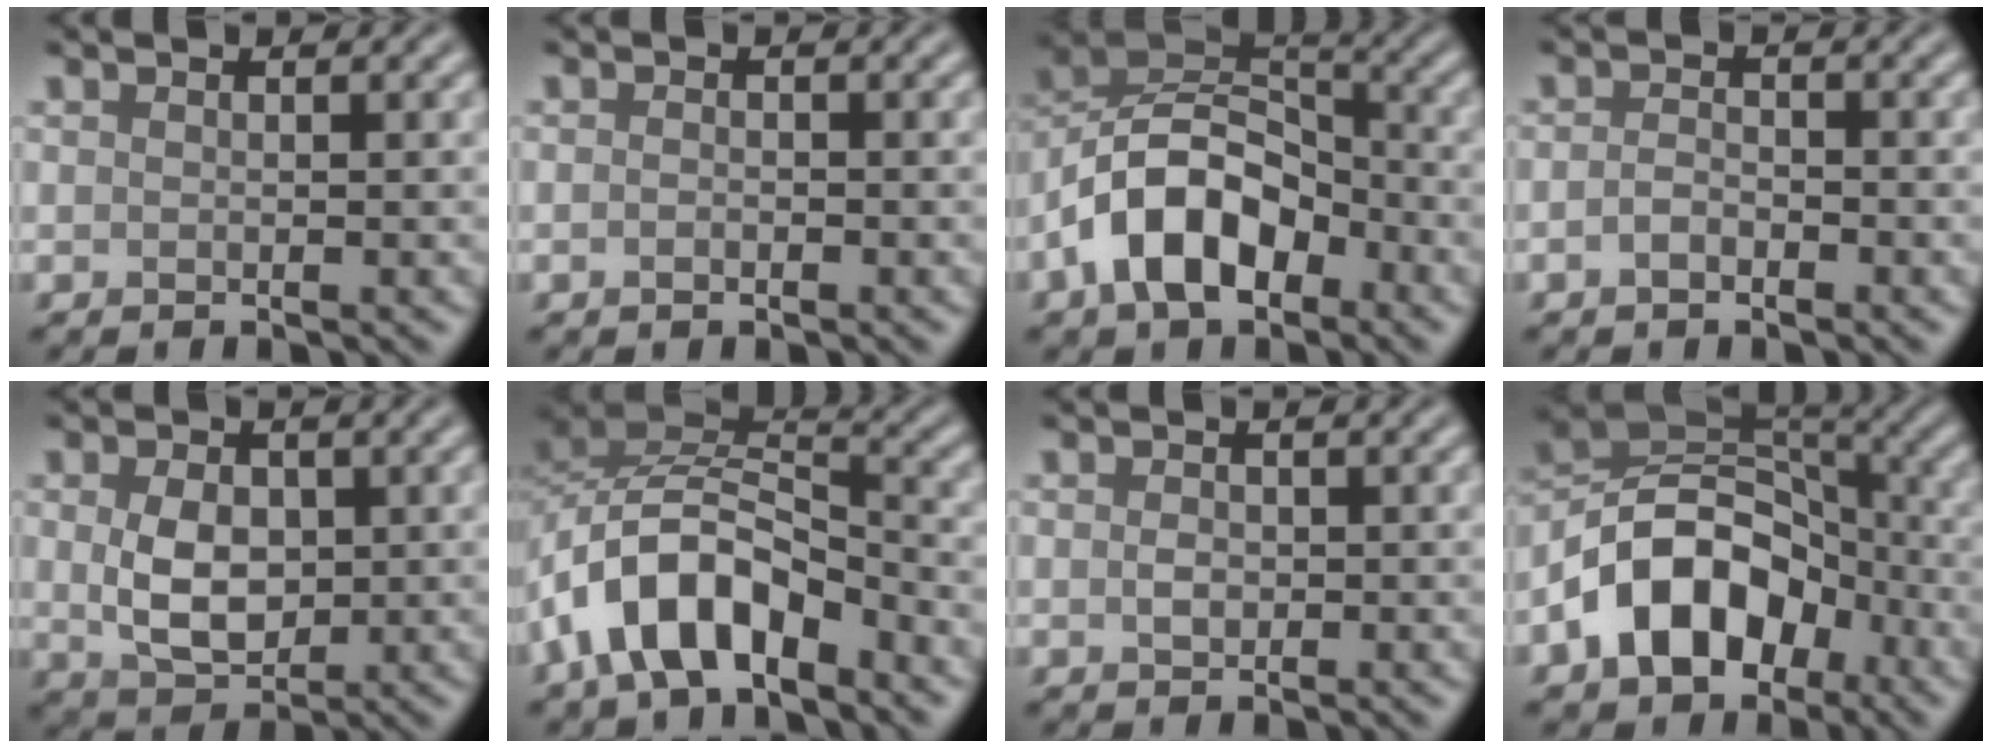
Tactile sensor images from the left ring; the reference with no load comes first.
{"total": 0.8, "force": [-0.4, 0.4, 0.5], "torque": [-0.011, -0.001, -0.008]}
{"total": 8.9, "force": [-4.0, 5.2, 6.1], "torque": [-0.107, 0.015, -0.085]}
{"total": 1.5, "force": [-0.8, 0.8, 1.0], "torque": [-0.022, 0.001, -0.020]}
{"total": 4.8, "force": [0.2, 3.3, 3.5], "torque": [-0.071, -0.004, 0.008]}
{"total": 8.4, "force": [-4.4, 4.3, 5.7], "torque": [-0.094, 0.010, -0.093]}
{"total": 1.2, "force": [0.0, 0.9, 0.9], "torque": [-0.016, -0.002, -0.002]}
{"total": 10.4, "force": [-4.7, 6.9, 6.2], "torque": [-0.102, 0.009, -0.101]}